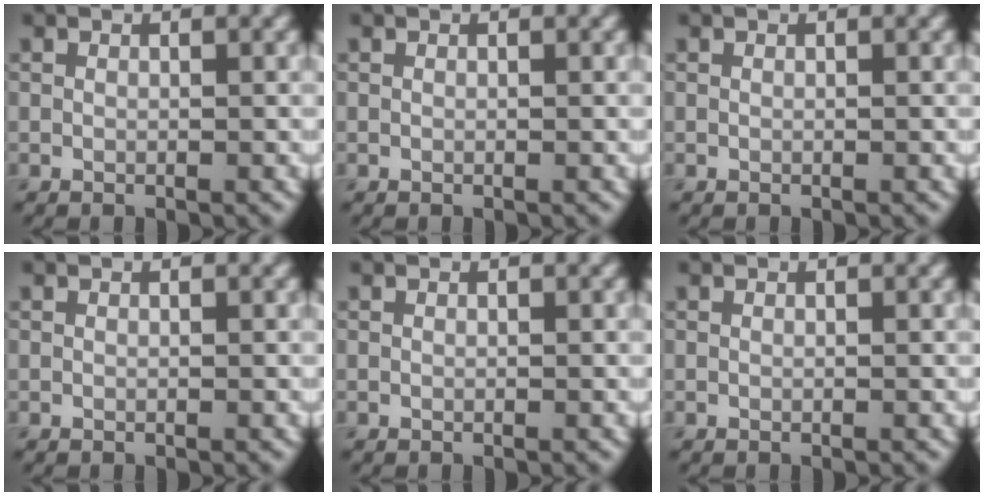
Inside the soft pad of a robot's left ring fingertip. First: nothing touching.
{"total": 0.0}
{"total": 0.0}
{"total": 0.0}
{"total": 0.0}
{"total": 0.0}